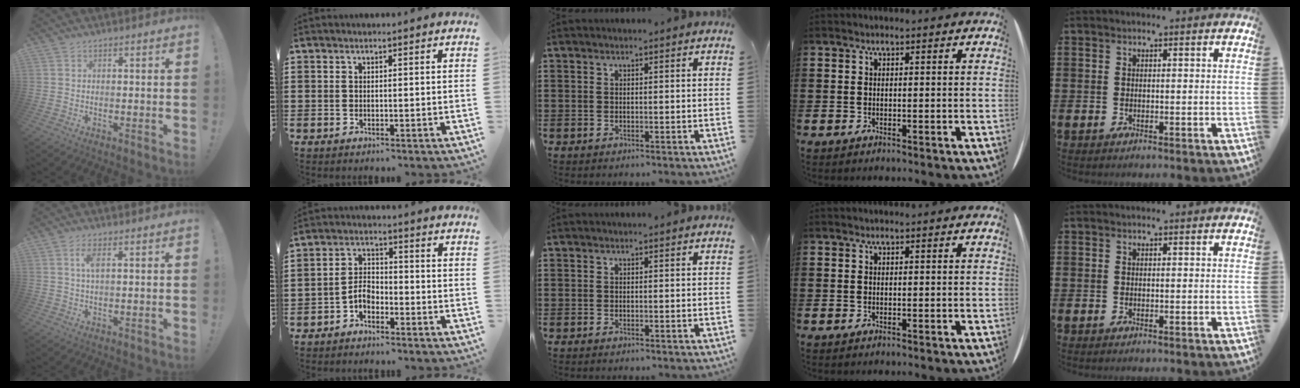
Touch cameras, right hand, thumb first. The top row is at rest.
{"thumb": {"total": 3.8, "force": [1.2, 1.1, 3.4], "torque": [-0.065, 0.001, 0.020]}, "index": {"total": 3.8, "force": [-2.2, 2.2, 2.2], "torque": [-0.057, 0.002, -0.048]}}